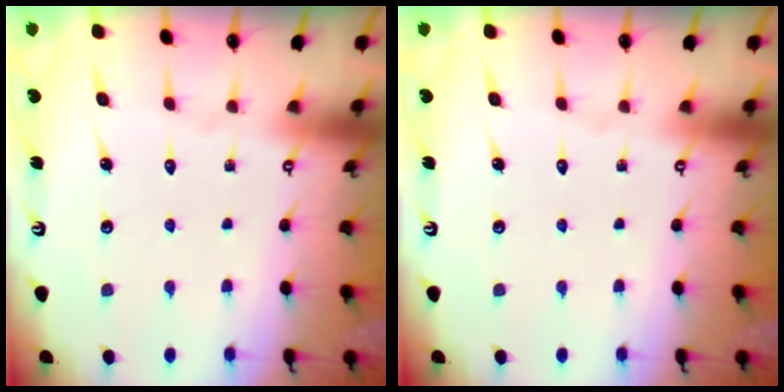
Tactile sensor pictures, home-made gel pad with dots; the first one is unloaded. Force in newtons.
{"total": 0.0}